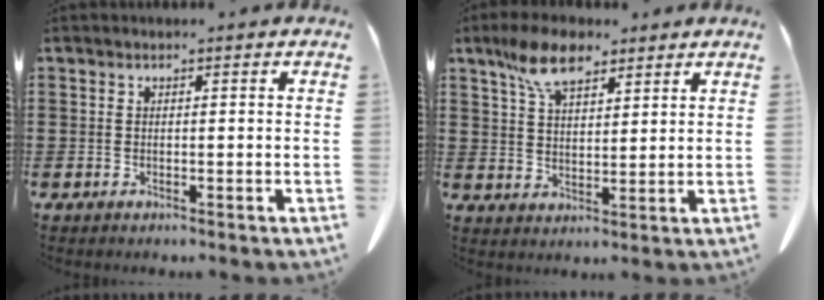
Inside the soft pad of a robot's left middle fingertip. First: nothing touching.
{"total": 8.1, "force": [5.6, 3.3, 4.8], "torque": [-0.111, 0.000, 0.105]}